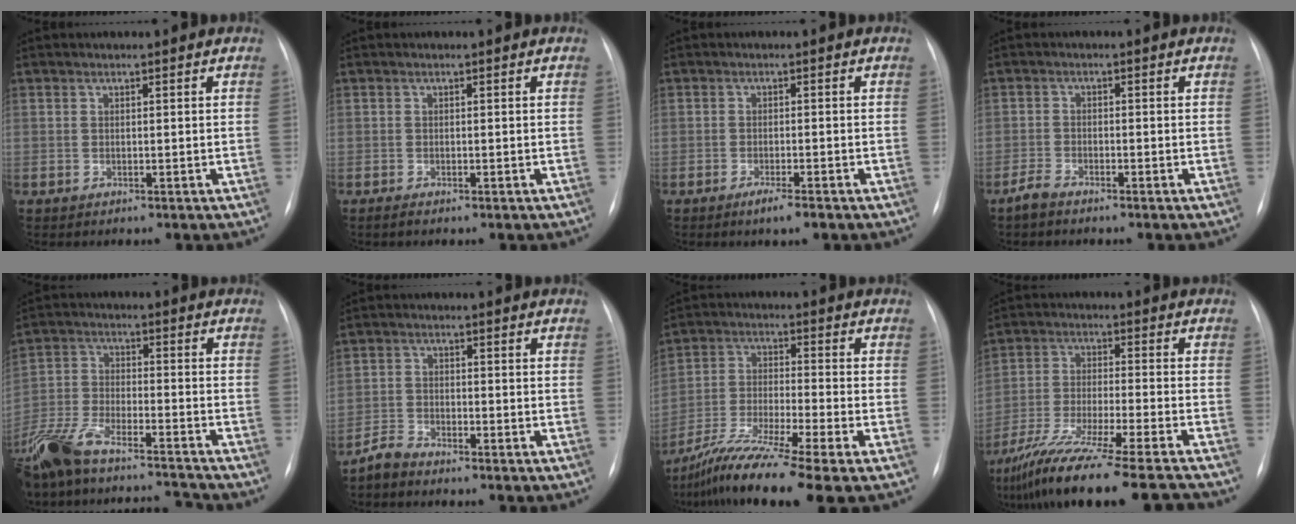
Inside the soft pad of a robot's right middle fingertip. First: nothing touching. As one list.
[{"total": 0.7, "force": [-0.5, 0.0, 0.5], "torque": [-0.017, -0.005, -0.008]}, {"total": 2.8, "force": [-1.9, 0.1, 2.0], "torque": [-0.040, -0.007, -0.031]}, {"total": 2.2, "force": [-1.9, 0.3, 1.0], "torque": [-0.034, -0.006, -0.038]}, {"total": 17.2, "force": [-15.5, 2.0, 7.0], "torque": [-0.159, 0.005, -0.270]}, {"total": 2.8, "force": [-2.7, 0.4, 0.4], "torque": [-0.015, -0.009, -0.055]}, {"total": 12.4, "force": [-9.3, -1.2, 8.0], "torque": [-0.158, -0.029, -0.165]}, {"total": 18.8, "force": [-15.9, -1.1, 10.0], "torque": [-0.179, -0.051, -0.266]}]